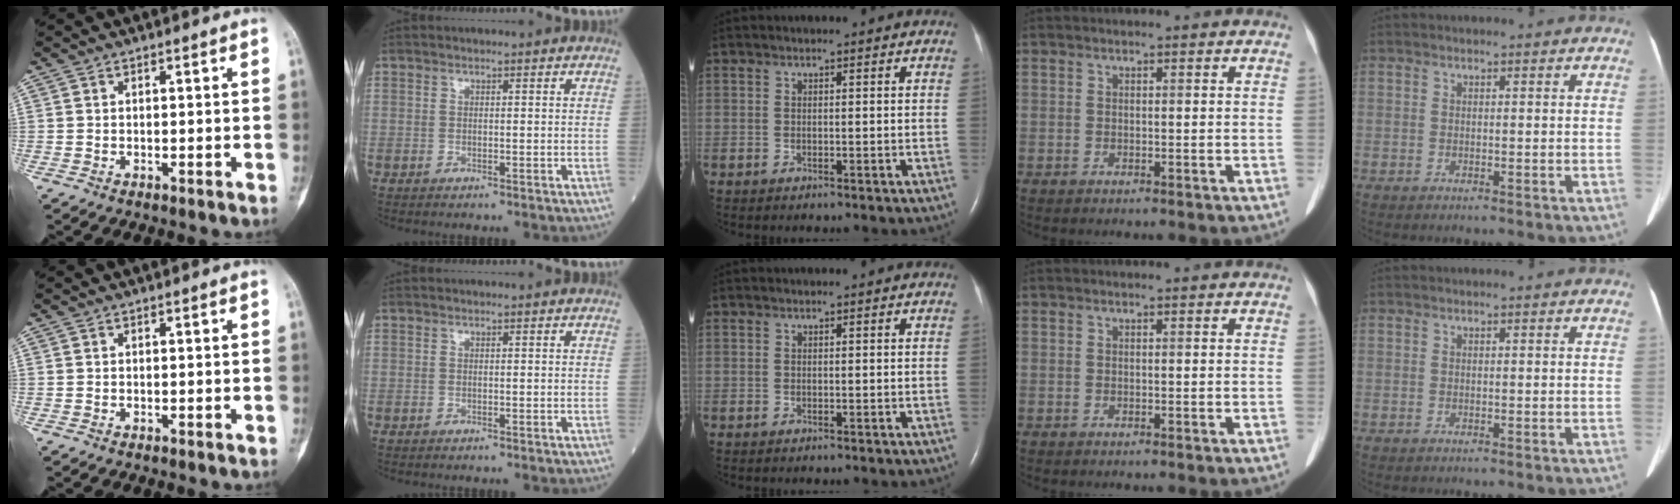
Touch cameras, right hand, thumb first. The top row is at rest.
{}